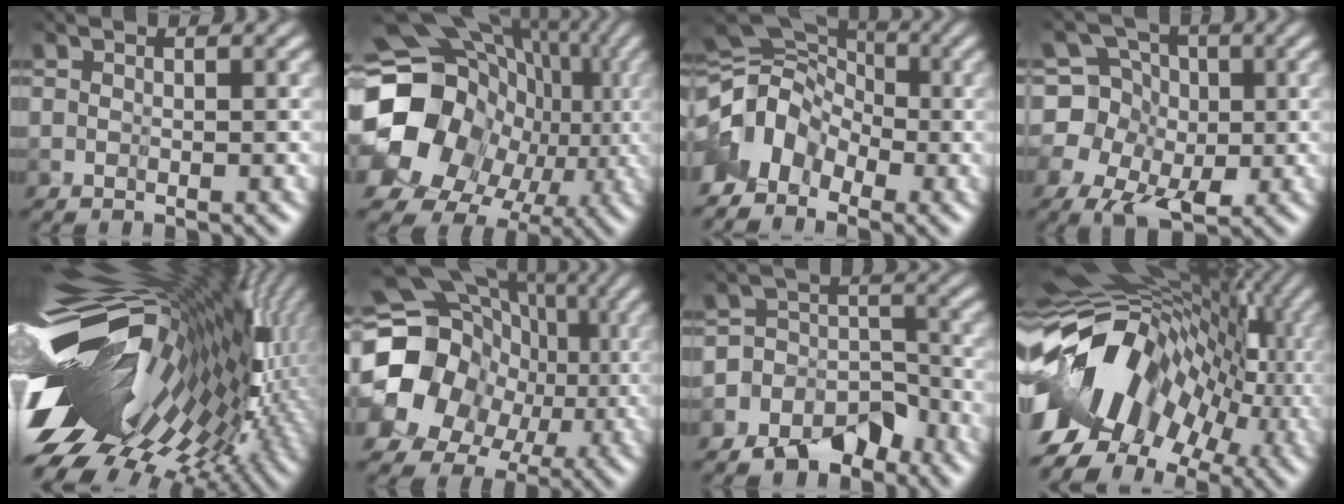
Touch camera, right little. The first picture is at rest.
{"total": 17.4, "force": [-2.2, 15.0, 8.5], "torque": [-0.160, -0.001, -0.044]}
{"total": 3.9, "force": [-2.8, 2.3, 1.5], "torque": [-0.025, 0.011, -0.069]}
{"total": 4.9, "force": [-0.9, 4.3, 2.2], "torque": [-0.030, 0.007, -0.031]}
{"total": 15.8, "force": [-0.2, 7.8, 13.7], "torque": [-0.209, -0.015, 0.011]}
{"total": 16.3, "force": [-0.9, 14.8, 6.8], "torque": [-0.161, 0.013, -0.035]}
{"total": 6.6, "force": [-5.6, 3.3, -0.9], "torque": [0.037, 0.009, -0.117]}
{"total": 14.2, "force": [-2.5, 9.1, 10.6], "torque": [-0.168, 0.021, -0.038]}